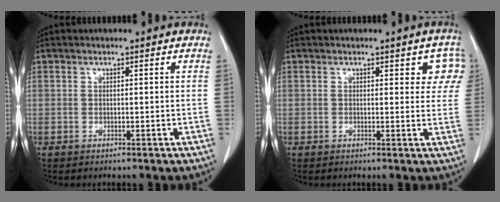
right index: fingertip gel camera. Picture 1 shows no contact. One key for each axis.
{"total": 4.0, "fx": 2.0, "fy": 2.1, "fz": 2.8, "tx": -0.005, "ty": 0.003, "tz": 0.013}